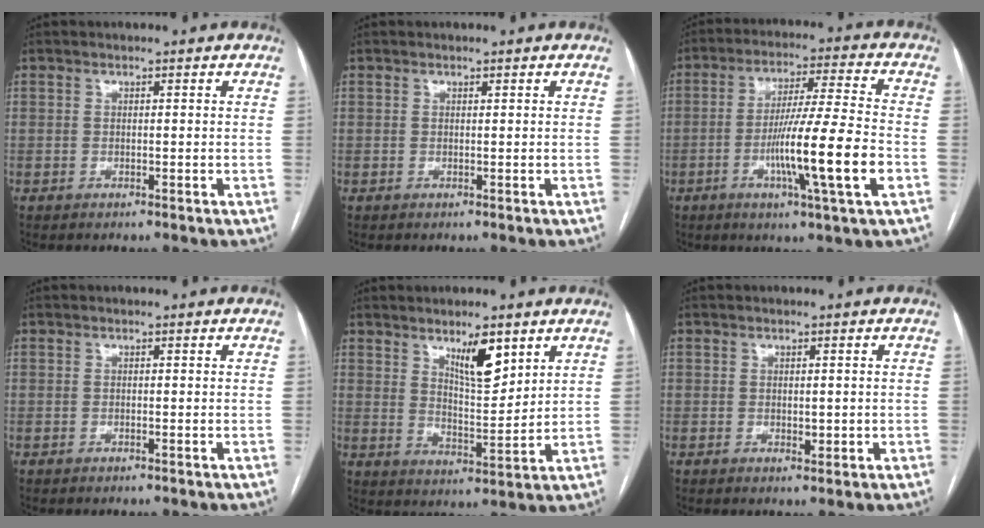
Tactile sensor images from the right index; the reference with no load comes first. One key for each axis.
{"total": 0.0}
{"total": 14.0, "fx": -4.1, "fy": -0.8, "fz": 13.3, "tx": -0.234, "ty": -0.009, "tz": -0.074}
{"total": 0.0}
{"total": 7.4, "fx": 4.5, "fy": 1.9, "fz": 5.6, "tx": -0.098, "ty": -0.007, "tz": 0.080}
{"total": 1.5, "fx": 0.0, "fy": 0.9, "fz": 1.2, "tx": -0.015, "ty": -0.002, "tz": 0.002}